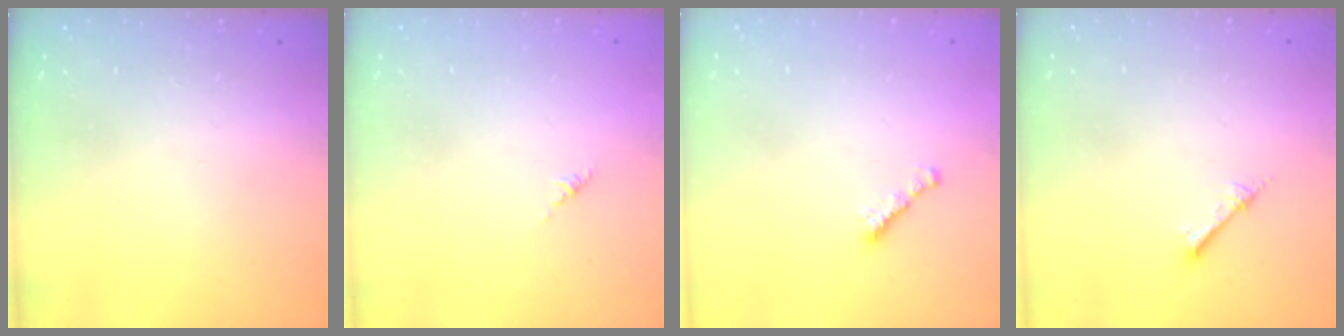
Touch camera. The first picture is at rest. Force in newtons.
{"total": 0.0}
{"total": 1.6, "press": 1.5, "slide": 0.5}
{"total": 1.5, "press": 1.4, "slide": 0.2}